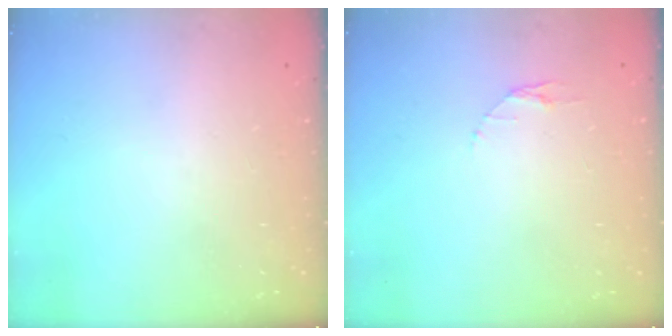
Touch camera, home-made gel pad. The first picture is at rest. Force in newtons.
{"total": 3.5, "press": 3.4, "slide": 0.4}